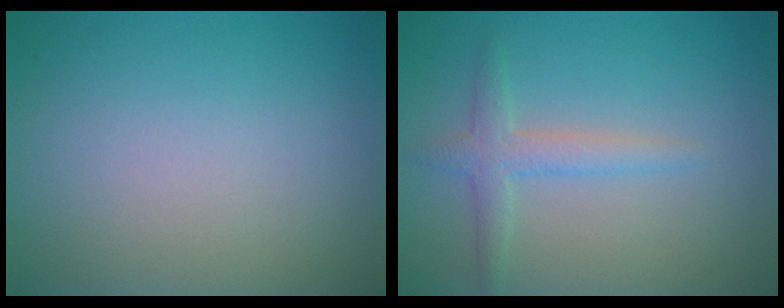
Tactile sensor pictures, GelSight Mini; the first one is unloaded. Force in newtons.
{"total": 2.2, "press": 2.2, "slide": 0.0}